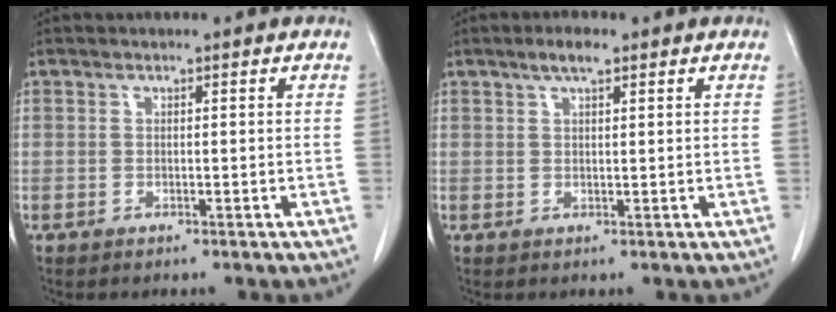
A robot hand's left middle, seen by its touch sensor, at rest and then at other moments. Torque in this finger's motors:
{"motor_torque": [0.36, -0.27, -0.02, 0.00]}